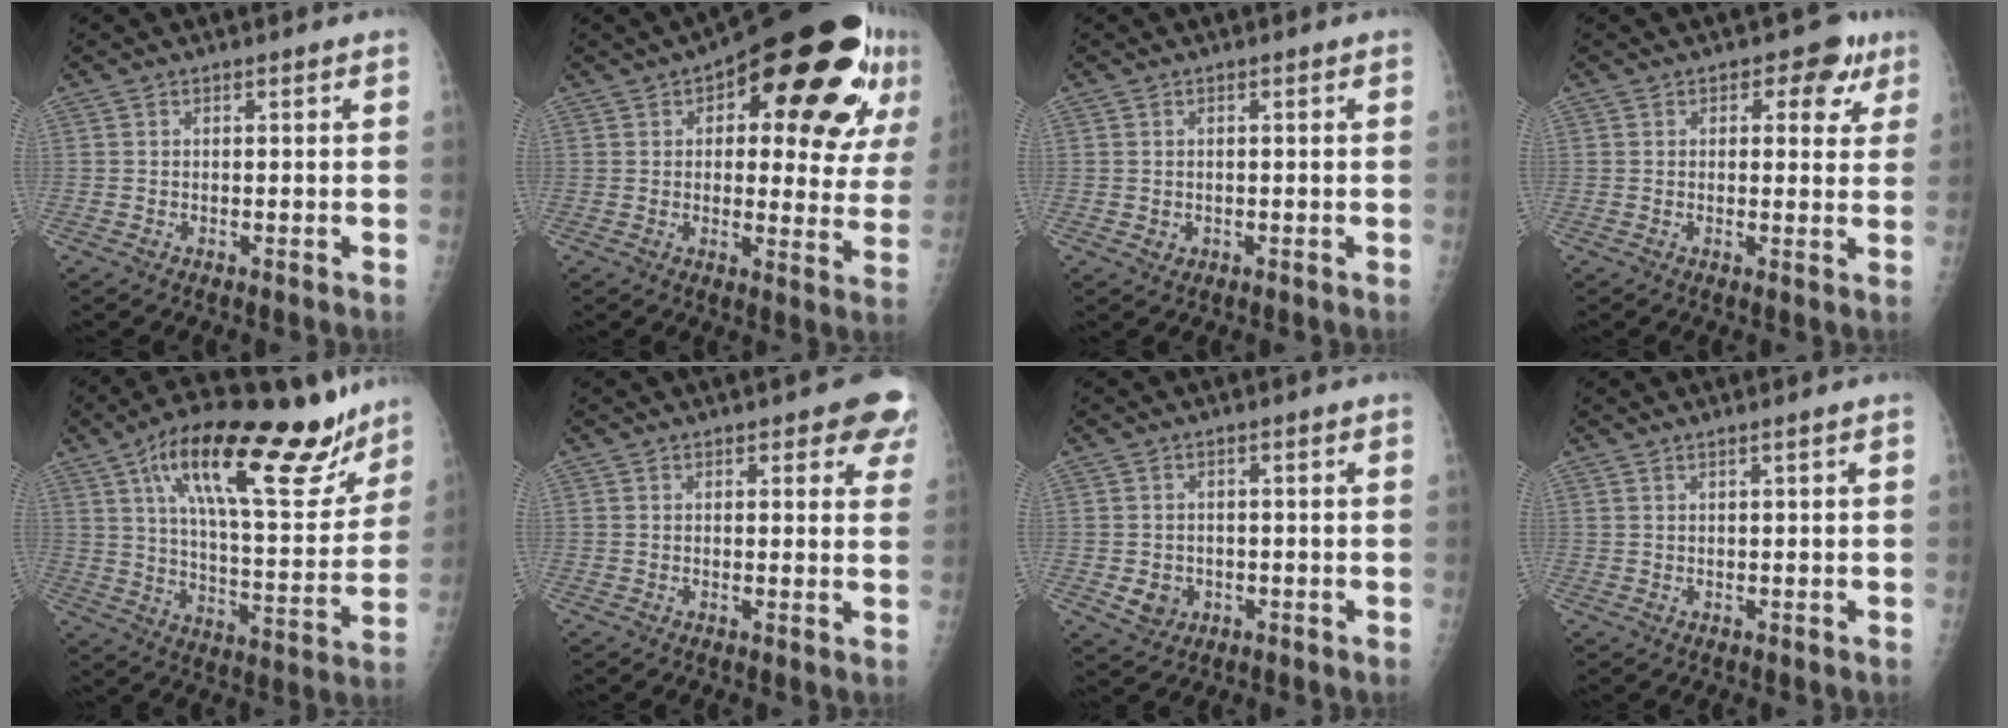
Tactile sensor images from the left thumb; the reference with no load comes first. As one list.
[{"total": 25.7, "force": [11.8, 10.0, 20.6], "torque": [-0.245, -0.003, 0.160]}, {"total": 1.0, "force": [-0.1, 0.8, 0.6], "torque": [-0.005, 0.002, 0.004]}, {"total": 6.0, "force": [2.9, 3.6, 3.7], "torque": [-0.005, -0.007, 0.027]}, {"total": 26.7, "force": [16.1, 8.8, 19.4], "torque": [-0.263, -0.041, 0.256]}, {"total": 6.9, "force": [4.0, 2.6, 4.9], "torque": [-0.024, -0.011, 0.038]}, {"total": 3.4, "force": [-0.7, 3.0, 1.5], "torque": [-0.012, 0.001, -0.002]}, {"total": 1.0, "force": [0.5, -0.4, 0.7], "torque": [-0.021, -0.006, 0.015]}]